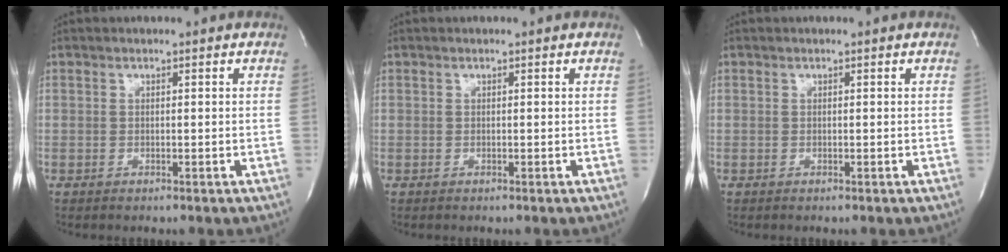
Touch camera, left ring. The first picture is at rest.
{"total": 0.0}
{"total": 0.0}